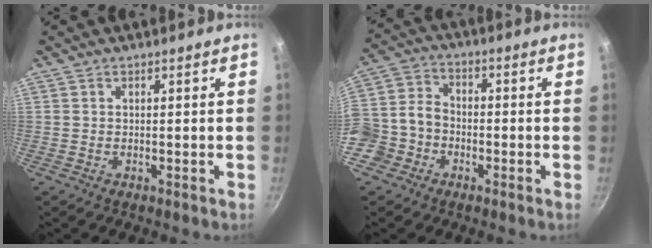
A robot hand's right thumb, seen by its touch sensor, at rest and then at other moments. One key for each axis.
{"total": 10.8, "fx": -4.7, "fy": 8.7, "fz": 4.5, "tx": -0.066, "ty": 0.049, "tz": -0.100}